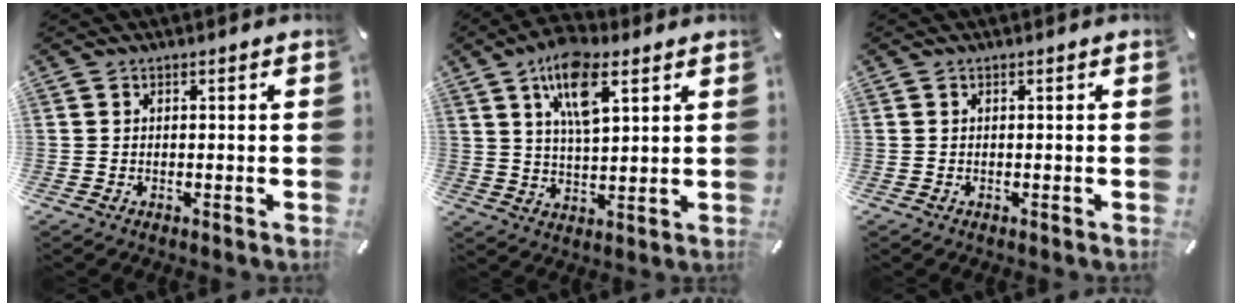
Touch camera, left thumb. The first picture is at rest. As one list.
[{"total": 11.4, "force": [6.6, 4.8, 7.9], "torque": [-0.144, -0.014, 0.118]}, {"total": 0.0}]